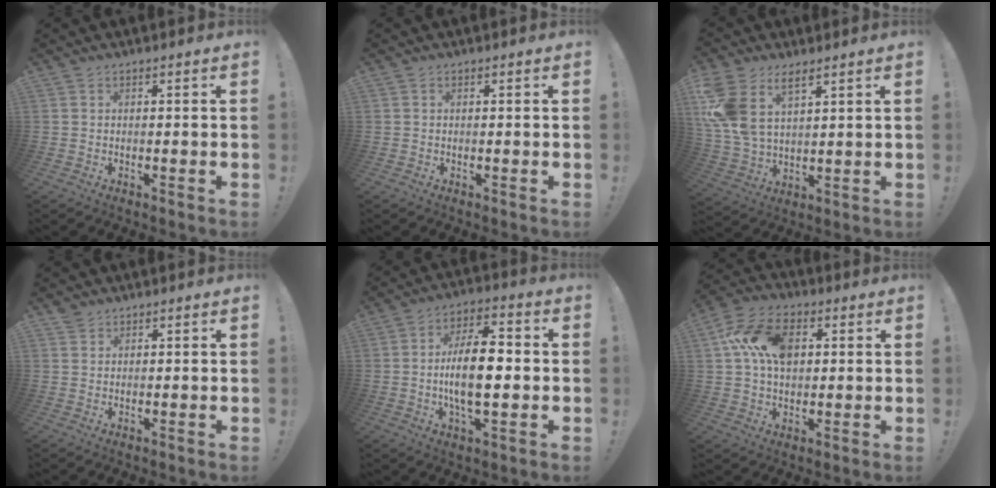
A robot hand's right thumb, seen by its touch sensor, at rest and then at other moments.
{"total": 0.0}
{"total": 11.9, "force": [6.3, 6.9, 7.2], "torque": [-0.162, -0.030, 0.123]}
{"total": 1.7, "force": [1.4, 0.9, 0.3], "torque": [-0.004, -0.005, 0.027]}
{"total": 14.2, "force": [-1.6, 6.2, 12.7], "torque": [-0.228, 0.005, -0.036]}
{"total": 14.5, "force": [3.7, 9.9, 10.0], "torque": [-0.172, 0.009, 0.070]}